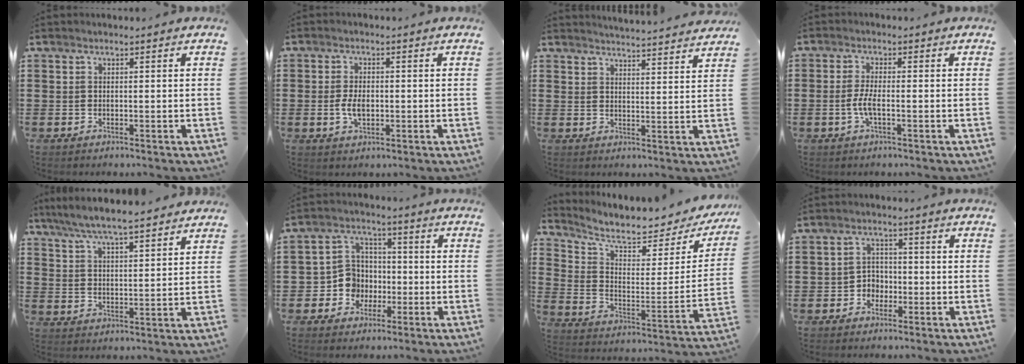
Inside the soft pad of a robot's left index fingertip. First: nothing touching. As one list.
[{"total": 3.7, "force": [-0.3, 1.9, 3.2], "torque": [-0.067, 0.001, -0.008]}, {"total": 3.7, "force": [3.6, -0.6, 0.1], "torque": [-0.006, -0.029, 0.062]}, {"total": 3.2, "force": [-0.8, 0.7, 3.0], "torque": [-0.077, -0.008, -0.022]}, {"total": 5.9, "force": [5.4, 0.1, 2.3], "torque": [-0.066, -0.024, 0.095]}, {"total": 6.6, "force": [-1.7, 6.0, 2.1], "torque": [-0.077, 0.012, -0.036]}, {"total": 7.0, "force": [5.8, 1.5, 3.7], "torque": [-0.092, -0.044, 0.095]}, {"total": 3.0, "force": [-1.6, 2.4, 1.0], "torque": [-0.027, 0.007, -0.036]}]